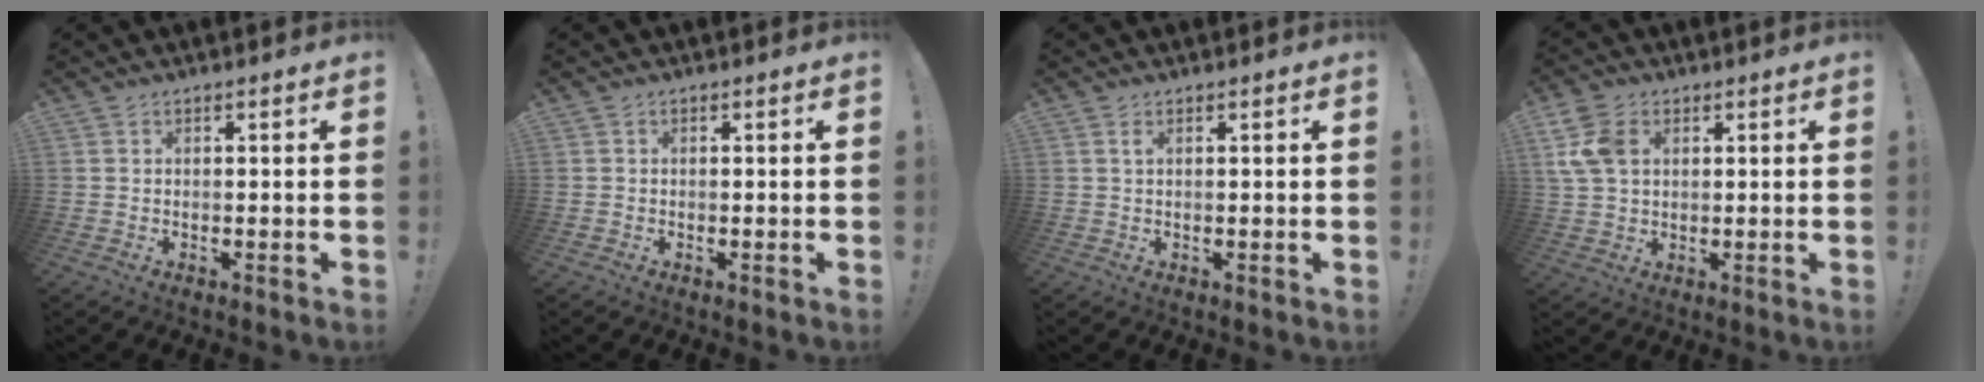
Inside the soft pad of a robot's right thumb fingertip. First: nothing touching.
{"total": 0.0}
{"total": 0.9, "force": [0.3, 0.1, 0.8], "torque": [-0.009, -0.002, 0.002]}
{"total": 9.7, "force": [2.7, 7.0, 6.2], "torque": [-0.134, 0.005, 0.053]}